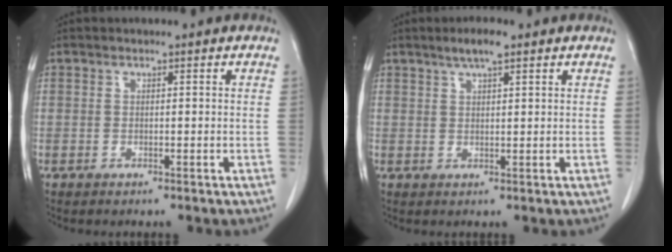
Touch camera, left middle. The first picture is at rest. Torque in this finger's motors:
{"motor_torque": [0.31, -0.26, 0.02, 0.01]}